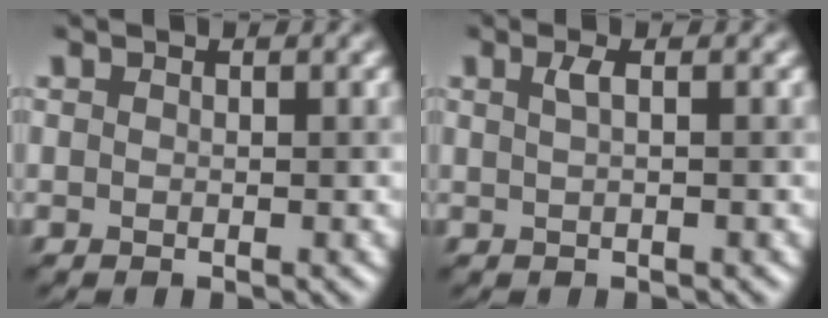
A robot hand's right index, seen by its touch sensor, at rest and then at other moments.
{"total": 1.5, "force": [0.3, 0.5, 1.4], "torque": [-0.024, 0.005, 0.004]}